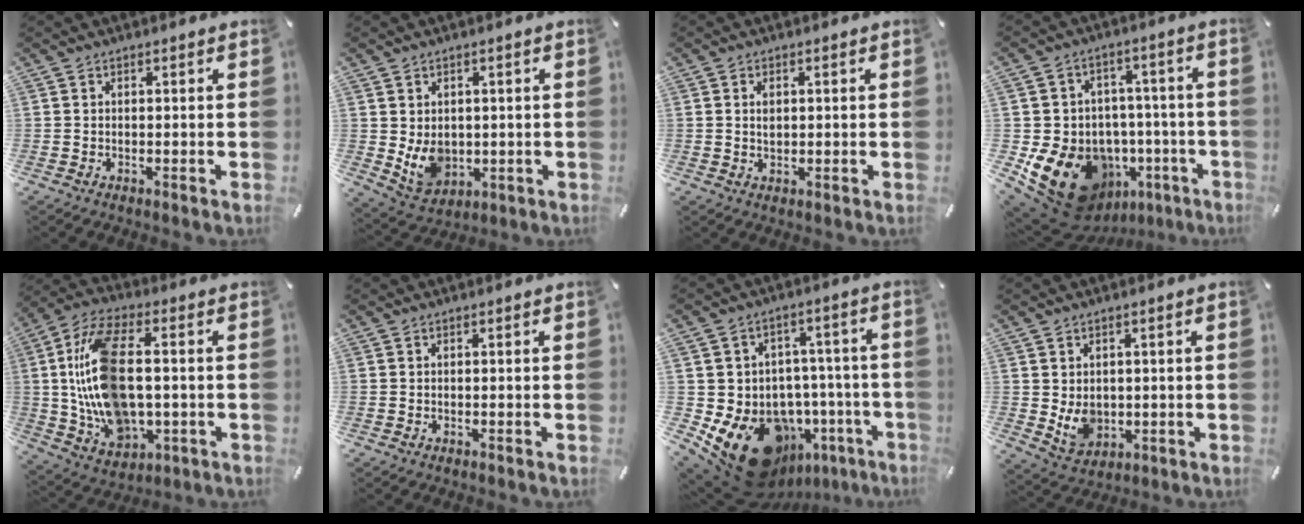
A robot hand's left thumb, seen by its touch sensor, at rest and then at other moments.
{"total": 7.3, "force": [0.5, 6.3, 3.7], "torque": [-0.075, -0.007, 0.010]}
{"total": 2.2, "force": [0.4, 1.5, 1.5], "torque": [-0.026, 0.002, 0.004]}
{"total": 18.6, "force": [-7.1, 14.1, 9.7], "torque": [-0.176, 0.034, -0.091]}
{"total": 17.5, "force": [-0.1, 10.4, 14.1], "torque": [-0.310, 0.008, -0.001]}
{"total": 0.0}
{"total": 19.8, "force": [-10.4, 12.6, 11.1], "torque": [-0.180, 0.044, -0.147]}
{"total": 6.4, "force": [0.8, 5.6, 3.1], "torque": [-0.058, -0.009, 0.015]}